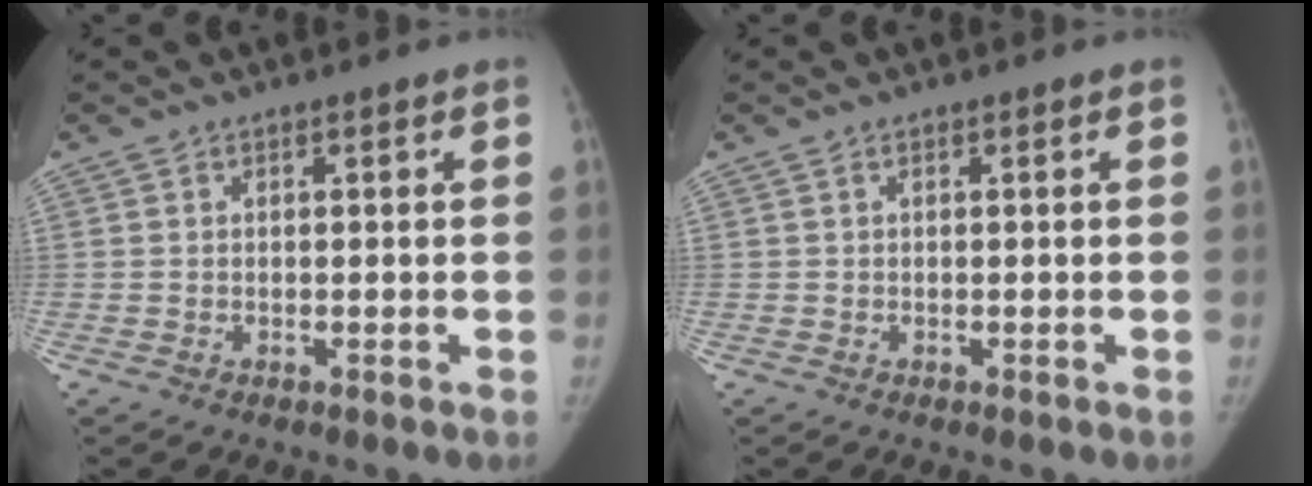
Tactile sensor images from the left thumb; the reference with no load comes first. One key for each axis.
{"total": 0.0}